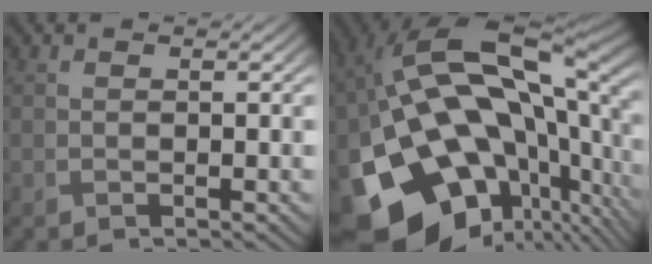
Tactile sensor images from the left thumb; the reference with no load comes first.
{"total": 21.7, "force": [-3.4, 14.0, 16.2], "torque": [-0.330, -0.078, -0.014]}